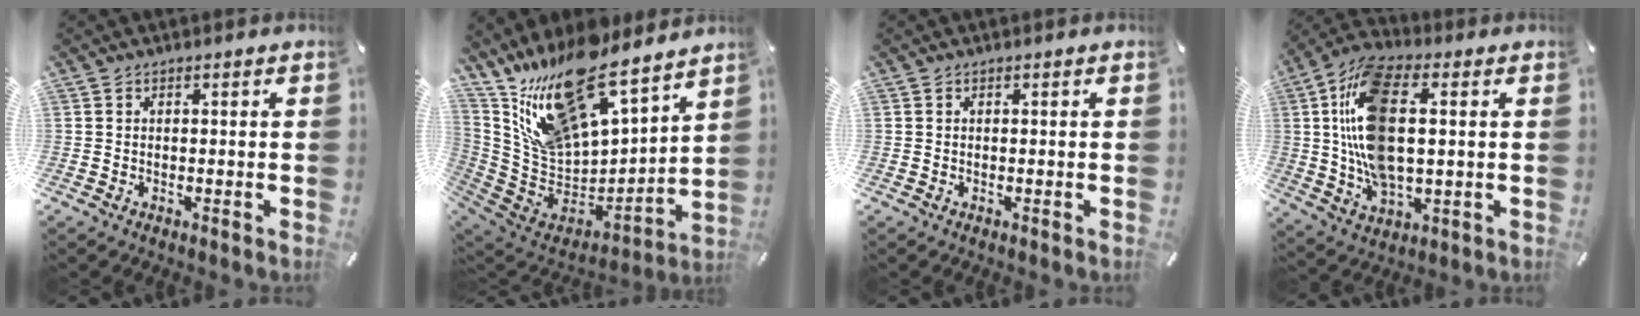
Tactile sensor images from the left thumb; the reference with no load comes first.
{"total": 19.4, "force": [15.1, 7.9, 9.3], "torque": [-0.193, -0.105, 0.274]}
{"total": 0.0}
{"total": 16.5, "force": [2.7, 8.5, 13.9], "torque": [-0.315, -0.002, 0.046]}